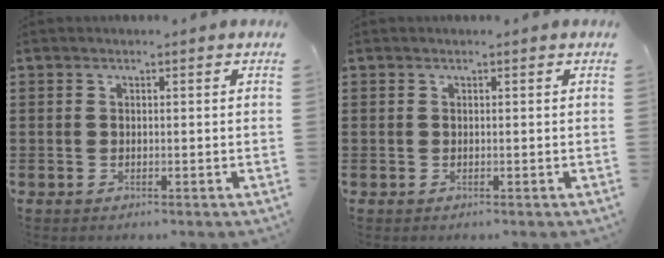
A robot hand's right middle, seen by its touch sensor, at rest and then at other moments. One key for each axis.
{"total": 0.0}